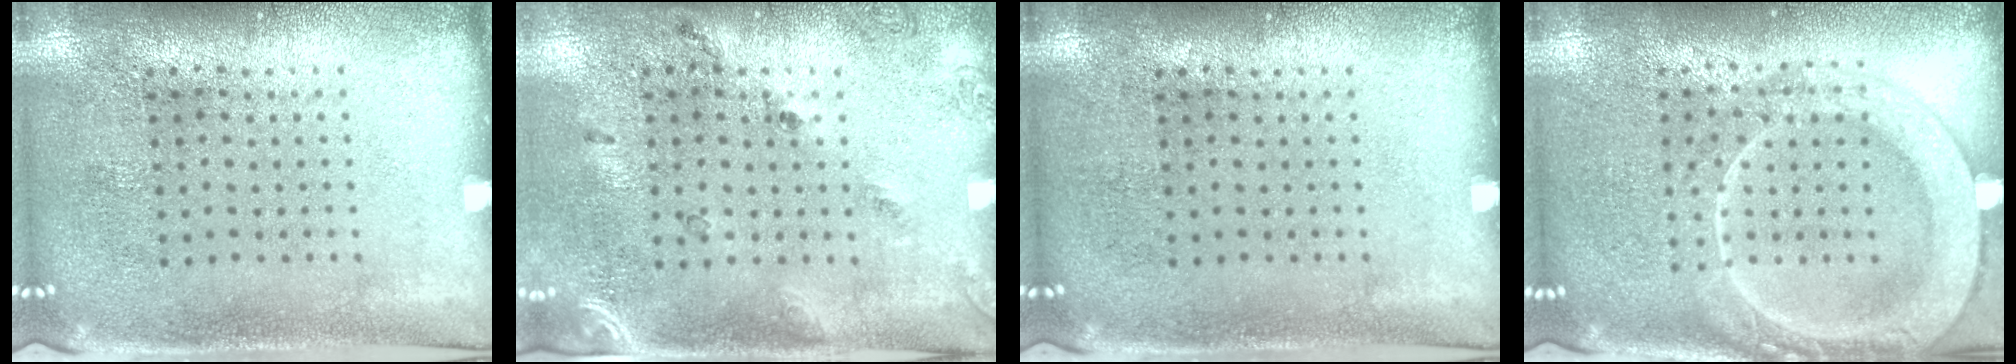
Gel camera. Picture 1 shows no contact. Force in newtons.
{"total": 1.7, "press": 1.1, "slide": 1.3}
{"total": 0.0}
{"total": 2.0, "press": 2.0, "slide": 0.3}